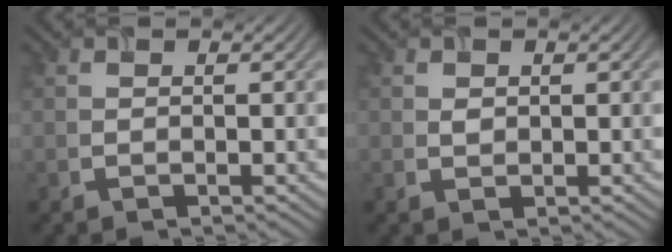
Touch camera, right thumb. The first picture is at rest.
{"total": 0.8, "force": [0.4, 0.6, 0.3], "torque": [-0.011, -0.001, 0.007]}